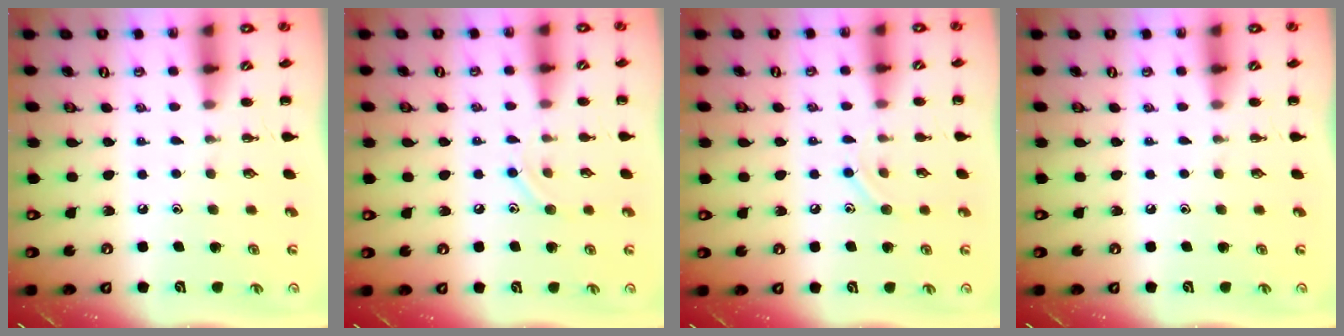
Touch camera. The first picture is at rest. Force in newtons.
{"total": 7.2, "press": 7.1, "slide": 1.4}
{"total": 7.2, "press": 7.1, "slide": 1.4}
{"total": 0.0}